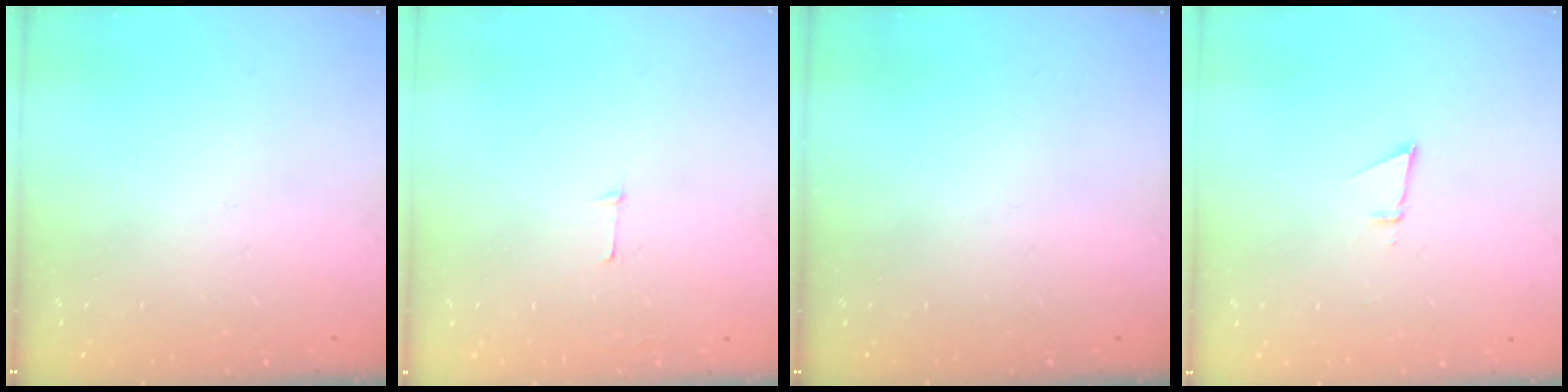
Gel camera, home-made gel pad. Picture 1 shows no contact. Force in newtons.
{"total": 3.7, "press": 3.7, "slide": 0.3}
{"total": 0.0}
{"total": 3.0, "press": 2.9, "slide": 0.8}